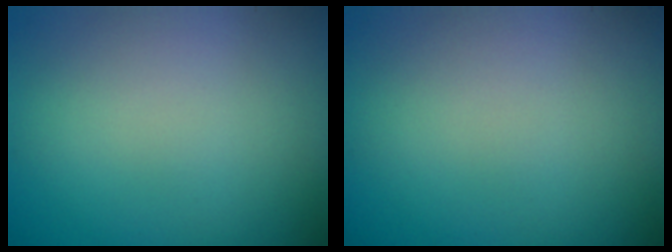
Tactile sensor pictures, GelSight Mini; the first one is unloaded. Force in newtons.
{"total": 0.0}